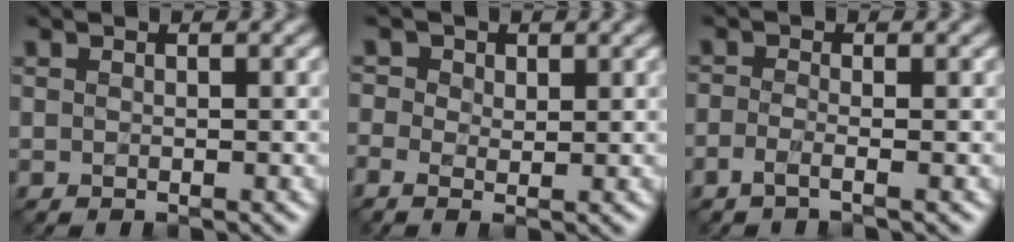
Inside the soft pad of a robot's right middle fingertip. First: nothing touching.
{"total": 1.8, "force": [0.3, 1.4, 1.1], "torque": [-0.023, 0.002, 0.002]}
{"total": 1.4, "force": [-0.9, 0.3, 1.1], "torque": [-0.022, -0.009, -0.025]}